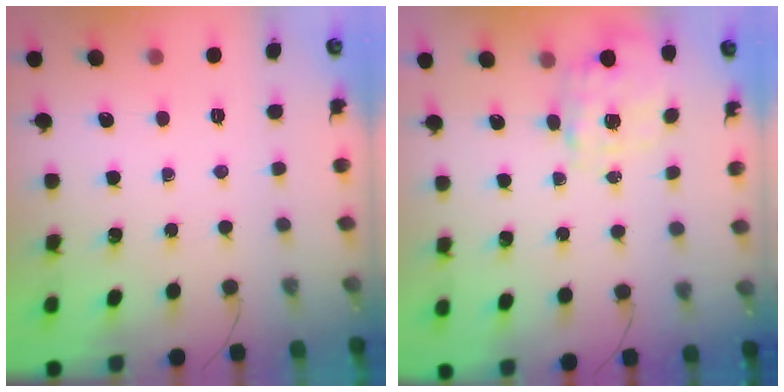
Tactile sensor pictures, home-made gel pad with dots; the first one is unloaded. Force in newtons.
{"total": 4.0, "press": 3.9, "slide": 0.8}